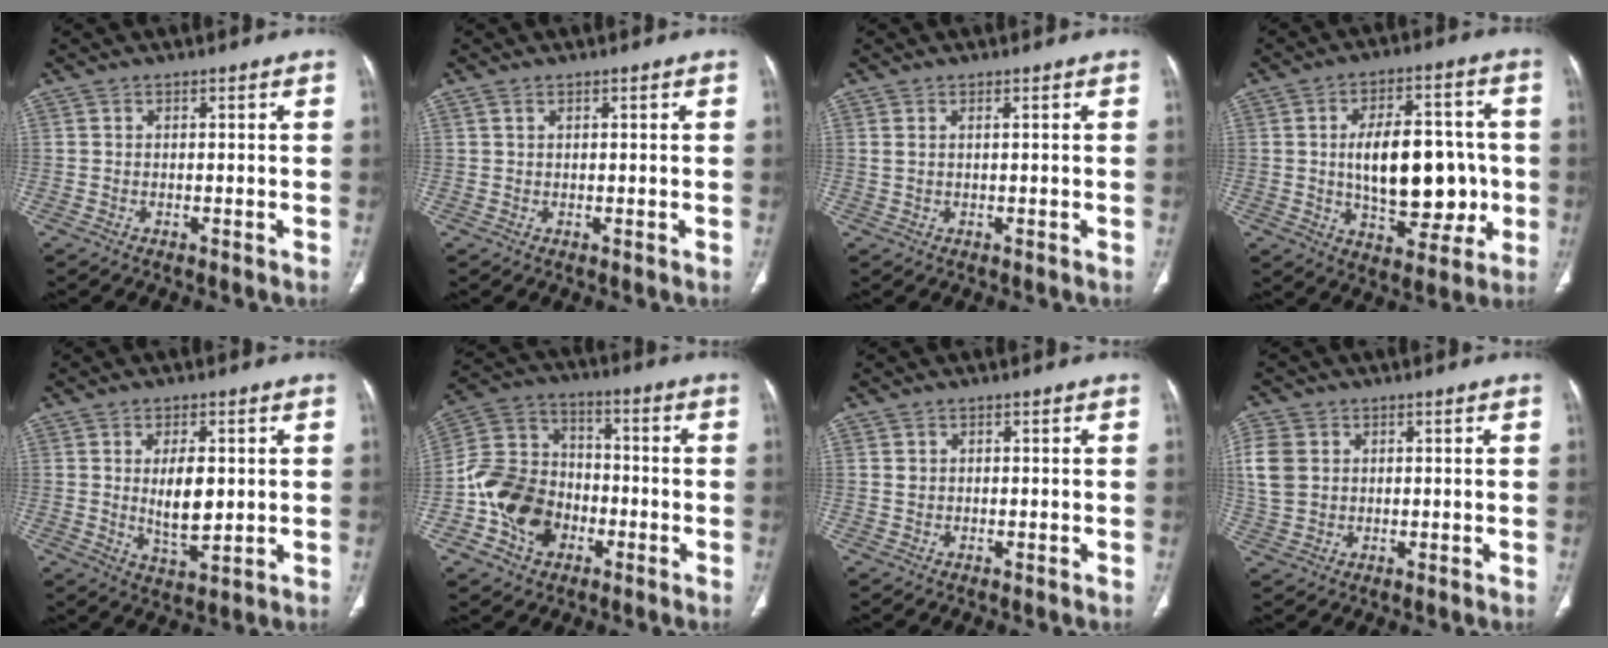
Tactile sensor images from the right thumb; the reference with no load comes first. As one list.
[{"total": 0.5, "force": [0.4, 0.2, 0.3], "torque": [-0.007, 0.005, 0.008]}, {"total": 1.1, "force": [0.5, 0.3, 1.0], "torque": [-0.032, 0.008, 0.015]}, {"total": 17.2, "force": [-0.6, 9.5, 14.4], "torque": [-0.182, 0.018, 0.001]}, {"total": 8.0, "force": [0.8, 3.7, 7.1], "torque": [-0.106, -0.016, 0.021]}, {"total": 15.0, "force": [-4.9, 11.7, 8.1], "torque": [-0.122, 0.037, -0.093]}, {"total": 1.0, "force": [0.3, 0.9, 0.4], "torque": [0.000, 0.000, 0.006]}, {"total": 7.9, "force": [1.7, 6.4, 4.4], "torque": [-0.091, 0.002, 0.034]}]